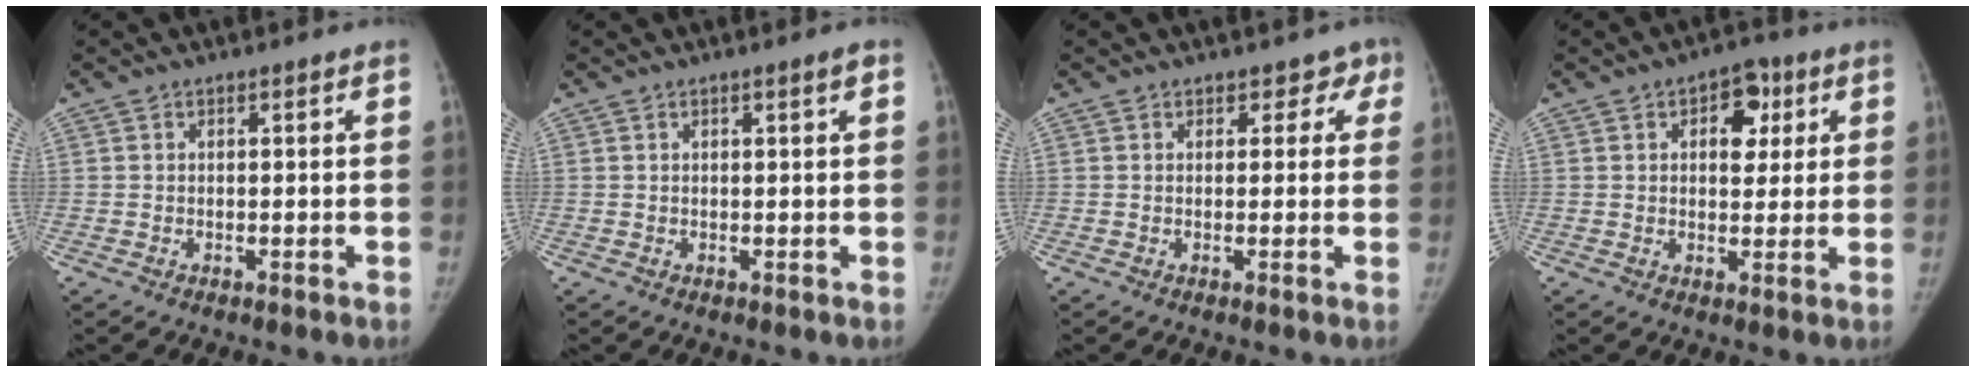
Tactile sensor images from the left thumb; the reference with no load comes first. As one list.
[{"total": 1.1, "force": [0.5, 0.0, 1.0], "torque": [-0.014, 0.000, 0.007]}, {"total": 3.1, "force": [1.8, 2.5, 0.2], "torque": [0.039, -0.005, 0.003]}, {"total": 7.5, "force": [2.7, 4.8, 5.1], "torque": [-0.030, -0.005, 0.031]}]